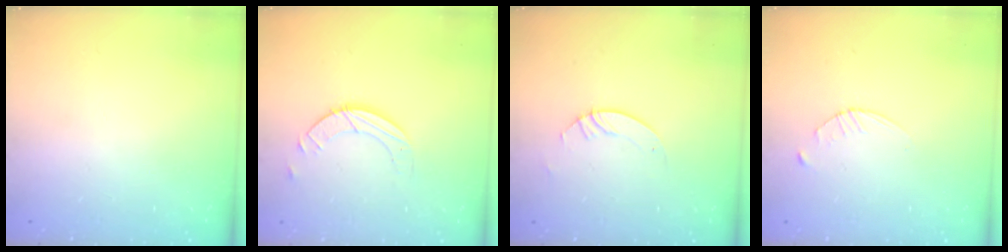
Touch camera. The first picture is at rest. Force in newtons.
{"total": 3.9, "press": 3.9, "slide": 0.4}
{"total": 2.1, "press": 2.1, "slide": 0.2}
{"total": 2.9, "press": 2.9, "slide": 0.4}